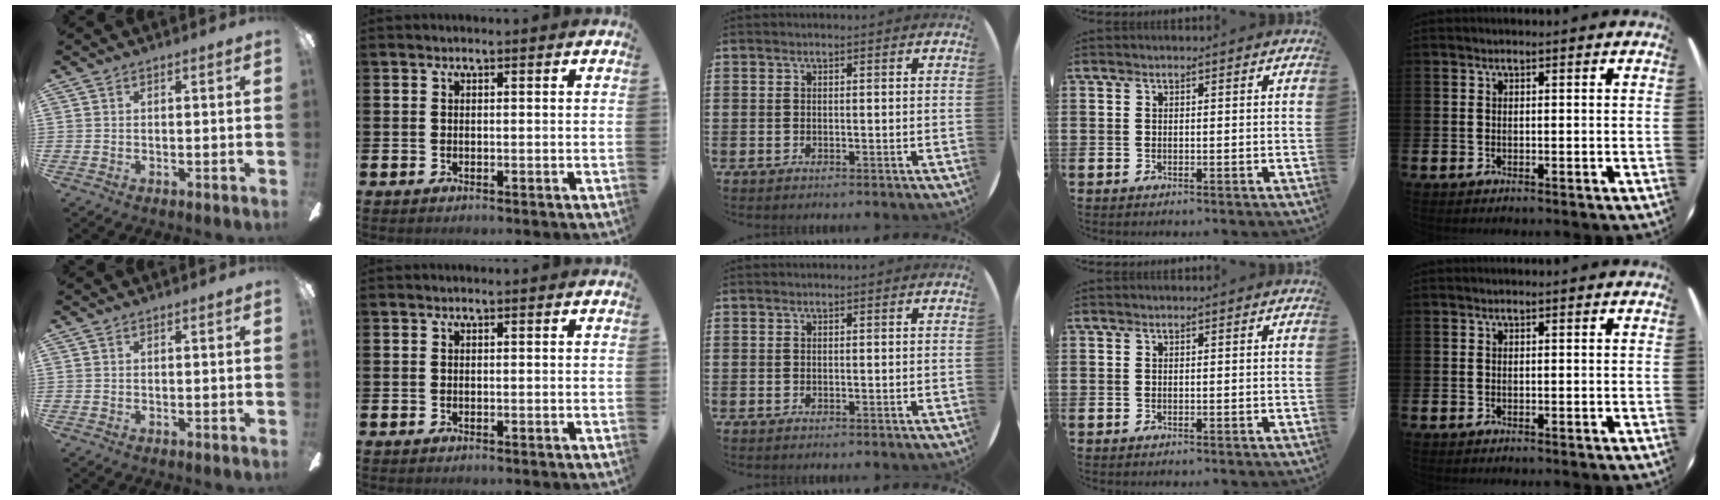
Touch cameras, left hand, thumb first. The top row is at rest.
{}